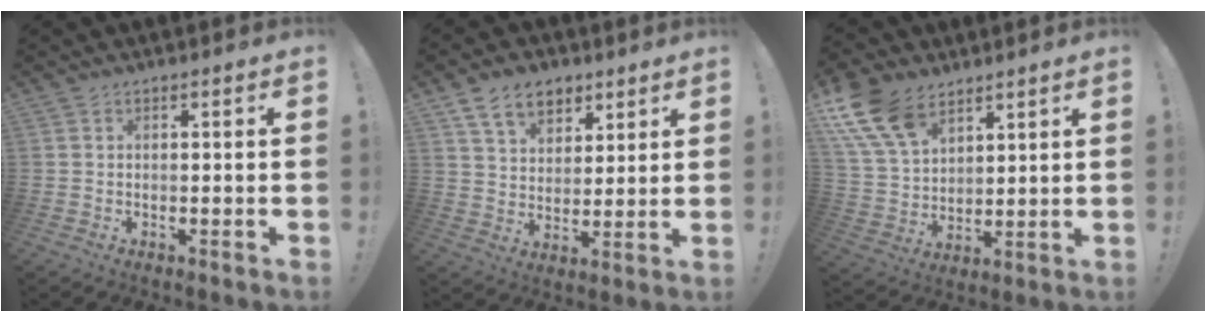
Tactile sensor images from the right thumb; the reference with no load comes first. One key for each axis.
{"total": 11.9, "fx": 7.1, "fy": 8.0, "fz": 5.3, "tx": -0.072, "ty": -0.035, "tz": 0.134}
{"total": 15.6, "fx": 9.5, "fy": 9.3, "fz": 8.2, "tx": -0.180, "ty": -0.047, "tz": 0.184}